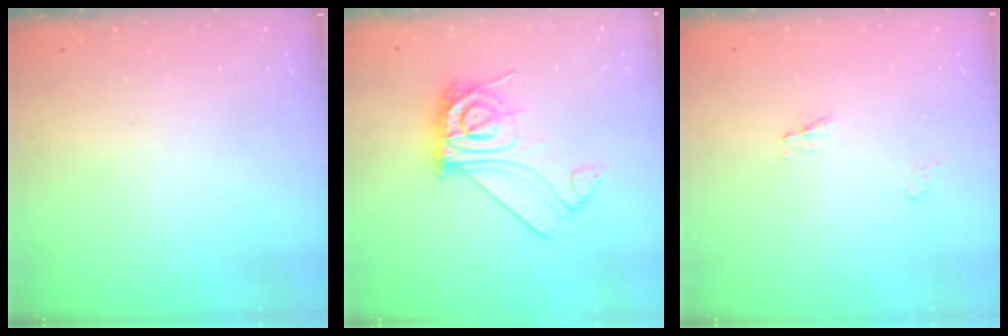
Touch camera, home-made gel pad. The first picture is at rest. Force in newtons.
{"total": 13.7, "press": 13.6, "slide": 1.2}
{"total": 2.3, "press": 2.2, "slide": 0.2}